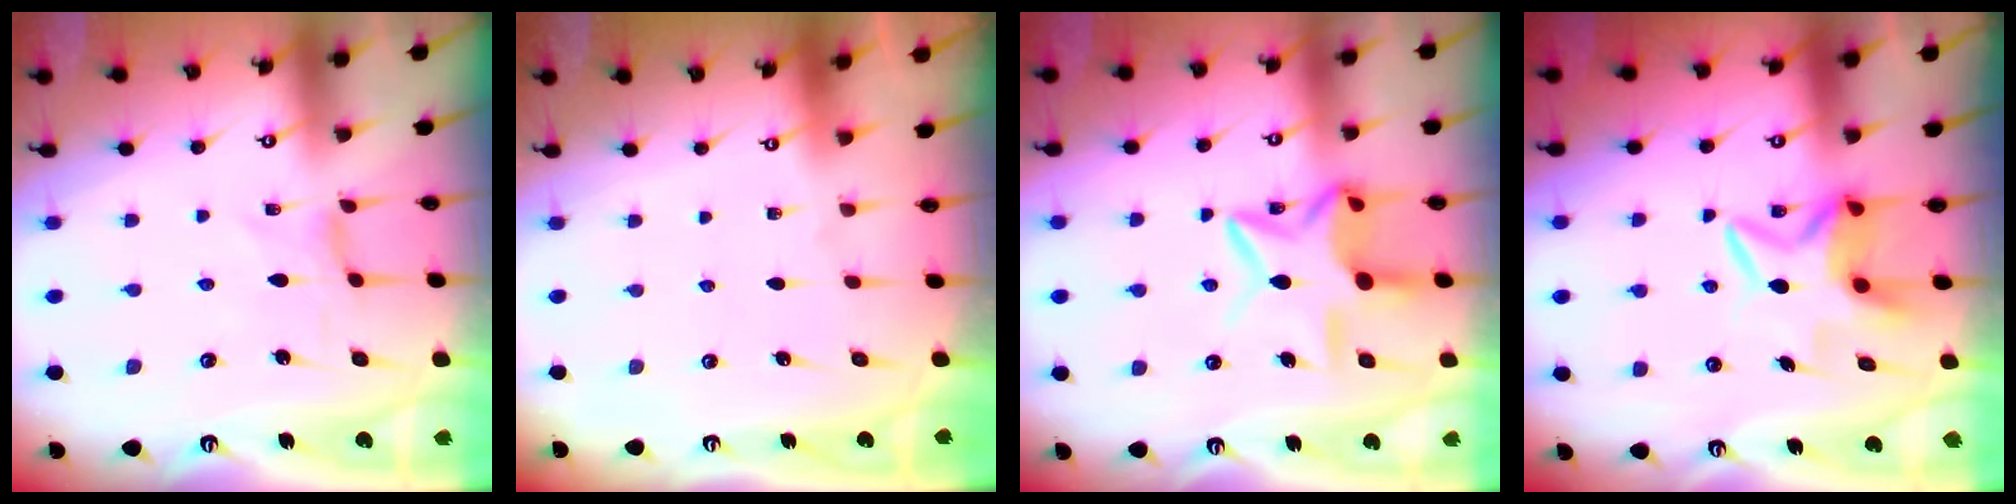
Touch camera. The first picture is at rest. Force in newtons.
{"total": 0.0}
{"total": 12.6, "press": 12.5, "slide": 1.3}
{"total": 6.7, "press": 6.6, "slide": 1.1}